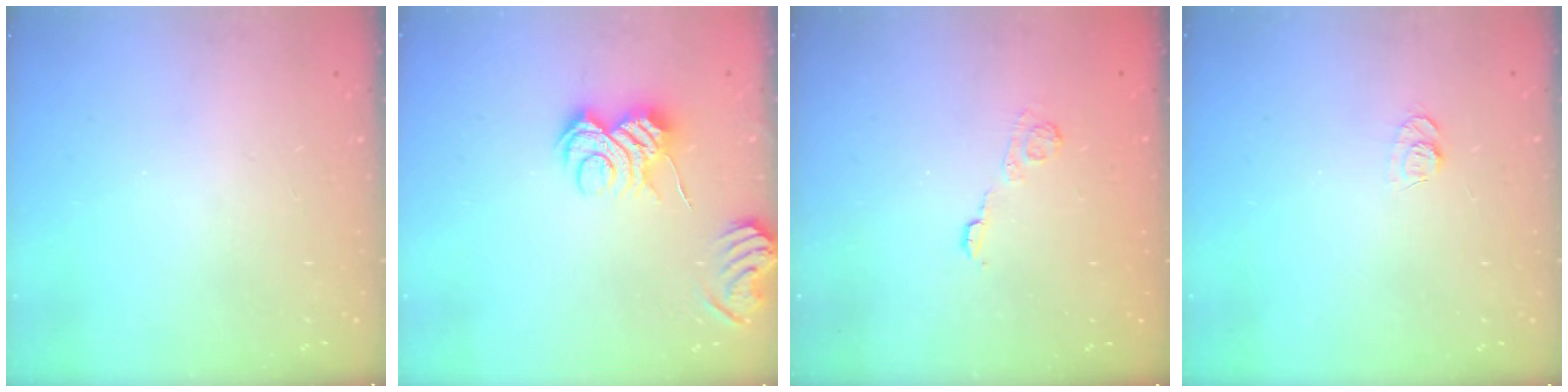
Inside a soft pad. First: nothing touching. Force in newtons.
{"total": 8.7, "press": 8.7, "slide": 0.6}
{"total": 4.2, "press": 3.9, "slide": 1.4}
{"total": 6.4, "press": 6.4, "slide": 0.6}